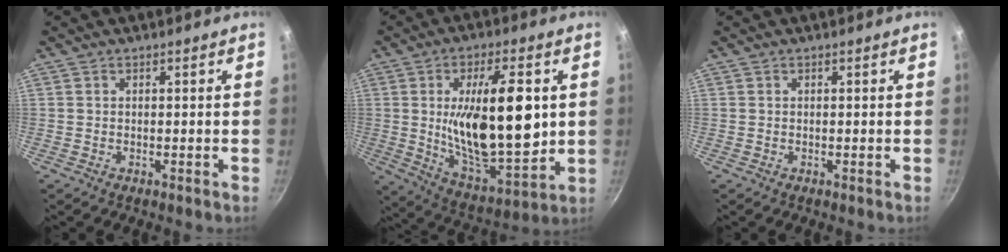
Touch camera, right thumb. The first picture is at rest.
{"total": 21.8, "force": [2.3, 9.0, 19.7], "torque": [-0.310, -0.027, 0.048]}
{"total": 0.0}